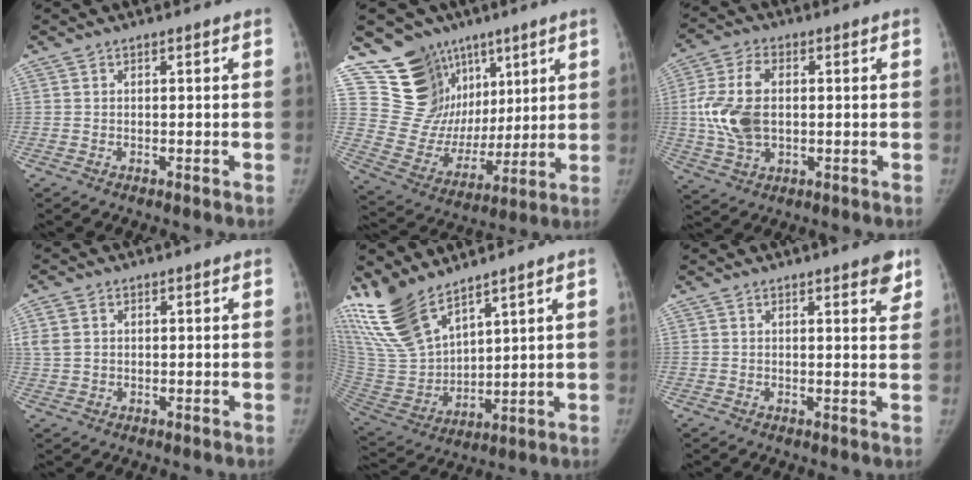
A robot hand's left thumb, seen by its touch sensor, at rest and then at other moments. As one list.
[{"total": 17.8, "force": [10.5, 13.3, 5.4], "torque": [-0.038, -0.033, 0.202]}, {"total": 11.6, "force": [0.4, 7.2, 9.1], "torque": [-0.188, 0.007, 0.012]}, {"total": 4.3, "force": [1.1, 3.3, 2.5], "torque": [-0.058, 0.007, 0.024]}, {"total": 16.8, "force": [12.8, 6.4, 8.8], "torque": [-0.166, -0.063, 0.269]}, {"total": 4.4, "force": [2.7, 1.3, 3.2], "torque": [-0.027, -0.013, 0.029]}]